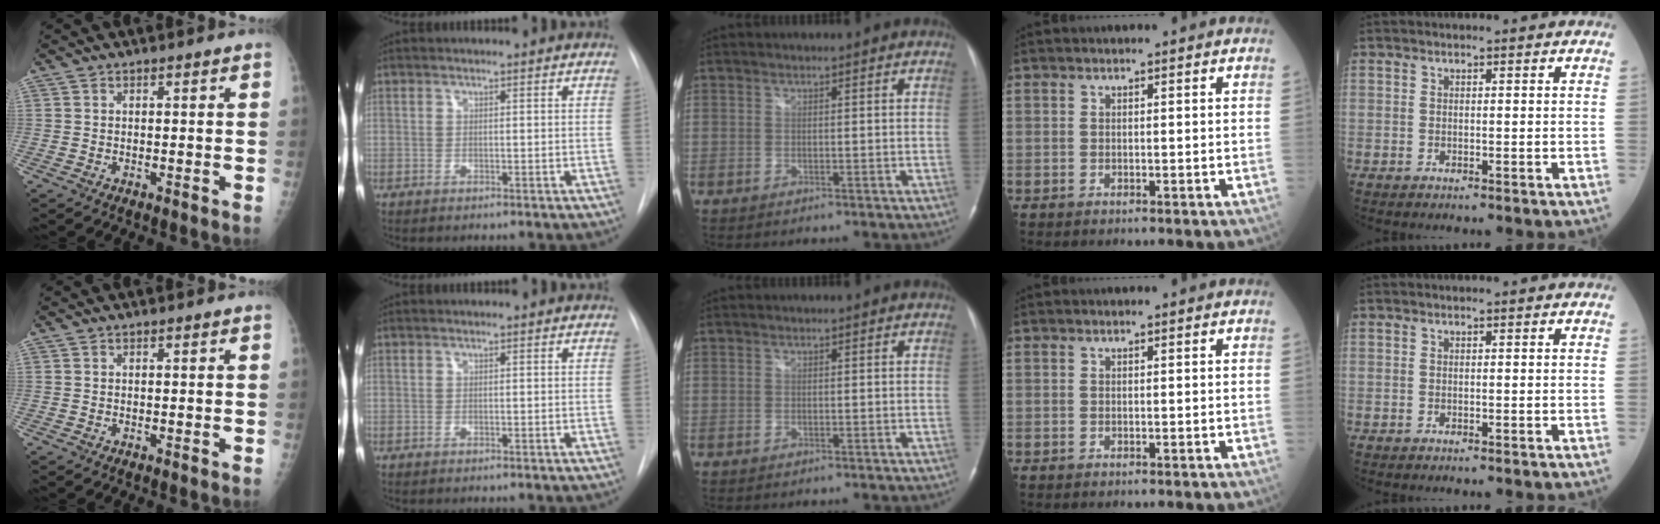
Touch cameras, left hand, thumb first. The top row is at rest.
{}